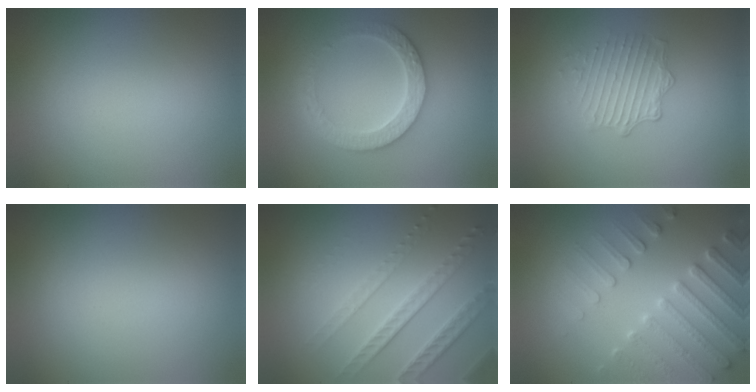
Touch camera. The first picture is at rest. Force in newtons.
{"total": 4.4, "press": 4.3, "slide": 1.0}
{"total": 2.3, "press": 1.6, "slide": 1.6}
{"total": 0.0}
{"total": 3.5, "press": 3.2, "slide": 1.4}
{"total": 4.5, "press": 4.4, "slide": 0.8}